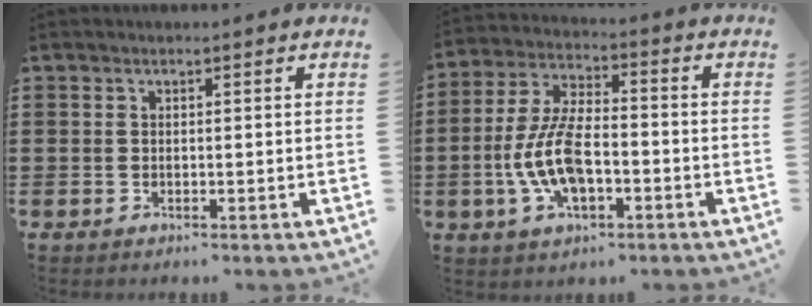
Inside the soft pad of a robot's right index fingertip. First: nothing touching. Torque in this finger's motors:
{"motor_torque": [2.14, 0.00, 0.67, 0.18]}